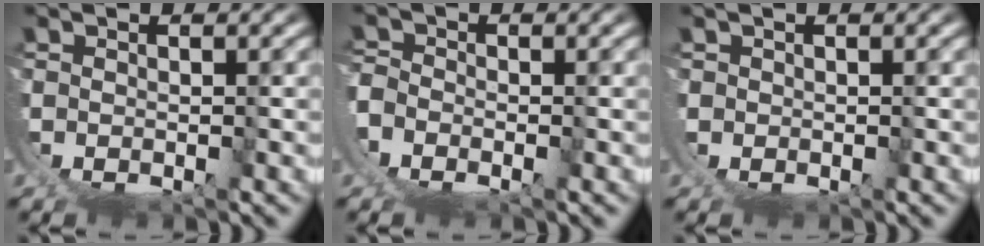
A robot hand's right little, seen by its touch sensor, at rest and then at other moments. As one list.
[{"total": 4.2, "force": [0.2, 3.8, 1.9], "torque": [-0.065, -0.017, 0.003]}, {"total": 0.9, "force": [0.1, 0.6, -0.6], "torque": [0.009, 0.002, -0.001]}]